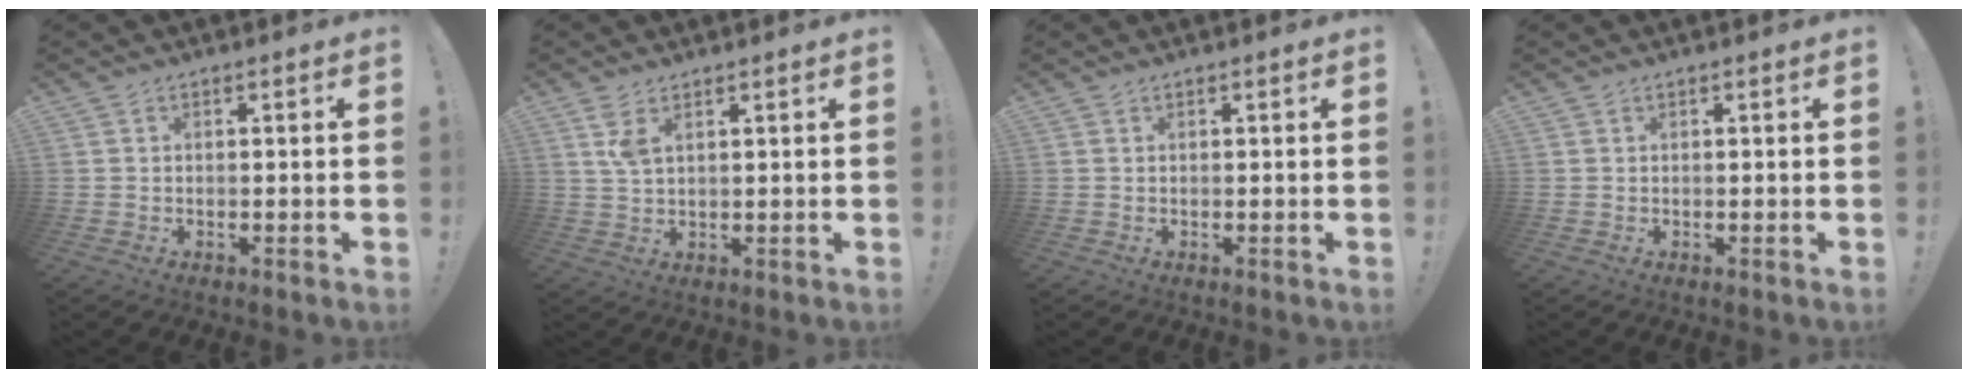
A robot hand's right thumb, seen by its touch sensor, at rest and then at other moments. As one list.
[{"total": 4.3, "force": [2.2, 1.7, 3.3], "torque": [-0.058, -0.007, 0.037]}, {"total": 0.0}, {"total": 0.0}]